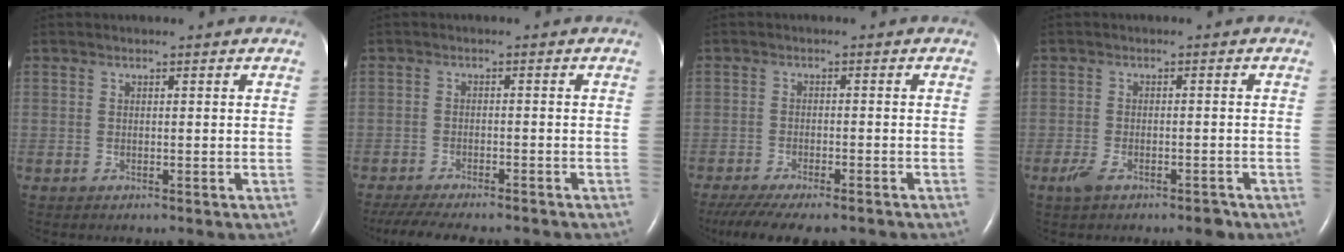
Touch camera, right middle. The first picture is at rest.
{"total": 13.0, "force": [-11.3, 2.8, 5.9], "torque": [-0.110, -0.017, -0.156]}
{"total": 13.1, "force": [-10.7, 3.3, 6.8], "torque": [-0.142, -0.028, -0.156]}
{"total": 4.2, "force": [-2.7, 1.5, 2.8], "torque": [-0.055, -0.003, -0.043]}